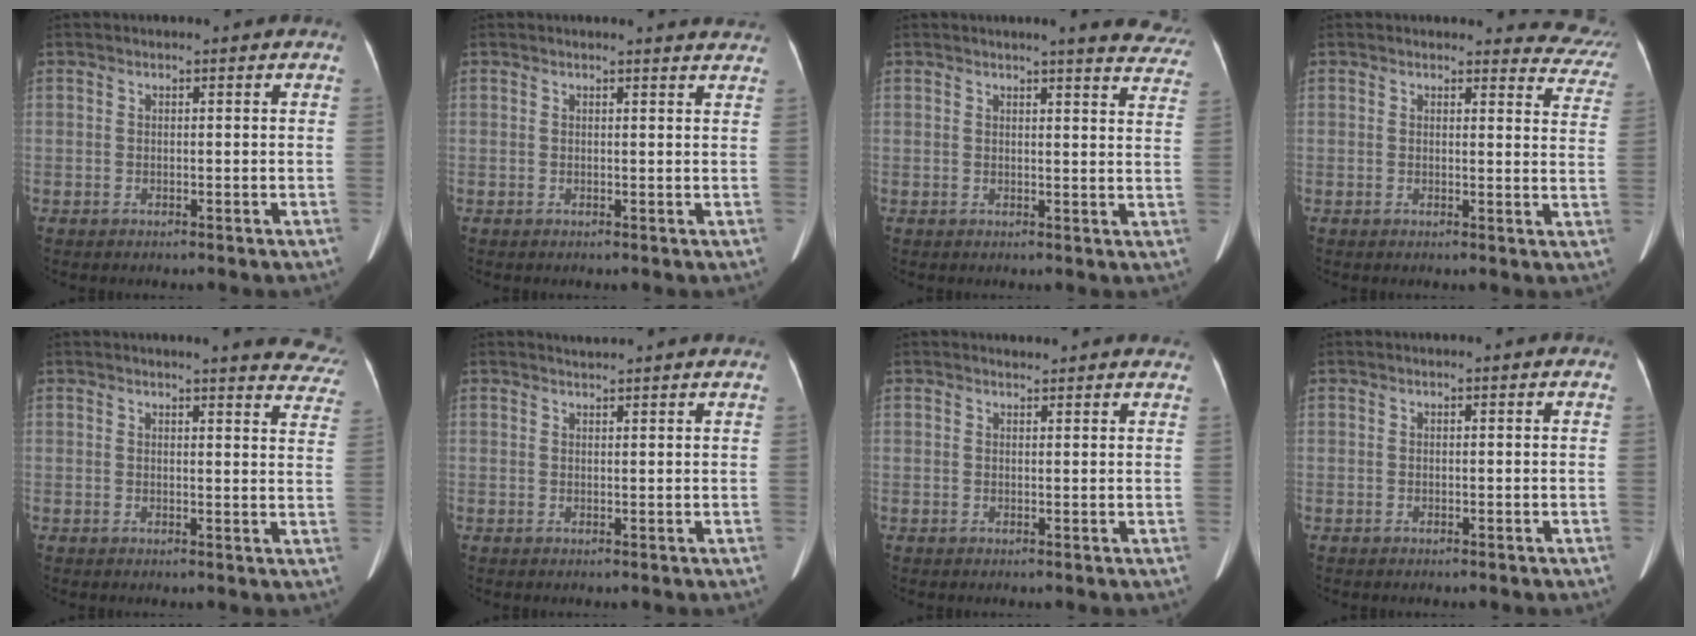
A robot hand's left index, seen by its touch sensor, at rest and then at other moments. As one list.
[{"total": 3.0, "force": [3.0, 0.1, 0.3], "torque": [-0.005, -0.010, 0.017]}, {"total": 11.3, "force": [10.4, 1.3, 4.4], "torque": [-0.024, -0.032, 0.088]}, {"total": 8.0, "force": [7.7, 2.0, -0.5], "torque": [0.048, -0.048, 0.042]}, {"total": 12.3, "force": [11.6, 1.6, 3.7], "torque": [-0.011, -0.057, 0.094]}, {"total": 2.4, "force": [2.4, -0.4, 0.3], "torque": [-0.008, 0.009, 0.033]}, {"total": 4.5, "force": [4.3, 0.9, 0.6], "torque": [-0.005, 0.009, 0.039]}, {"total": 0.0}]